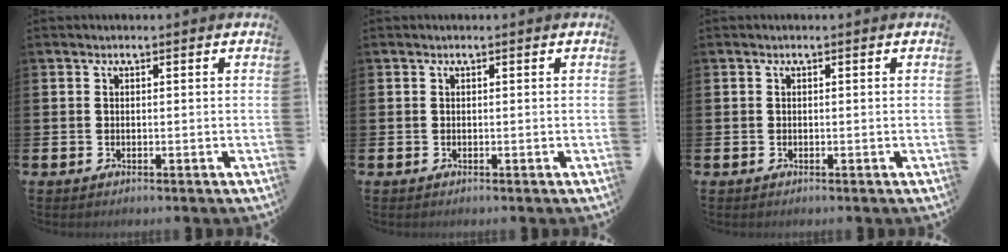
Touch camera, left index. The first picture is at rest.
{"total": 0.0}
{"total": 0.0}